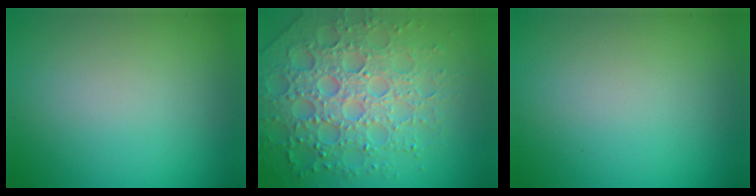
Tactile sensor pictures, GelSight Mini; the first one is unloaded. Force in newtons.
{"total": 7.3, "press": 7.1, "slide": 1.6}
{"total": 0.0}